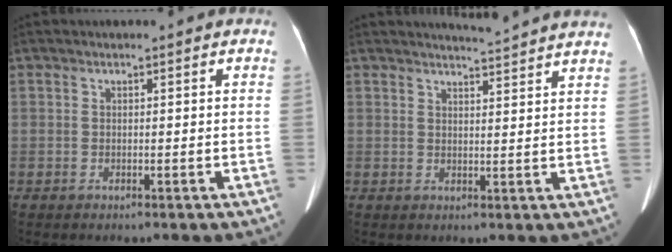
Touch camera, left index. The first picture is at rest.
{"total": 7.6, "force": [7.4, -0.8, 1.6], "torque": [-0.028, 0.000, 0.081]}